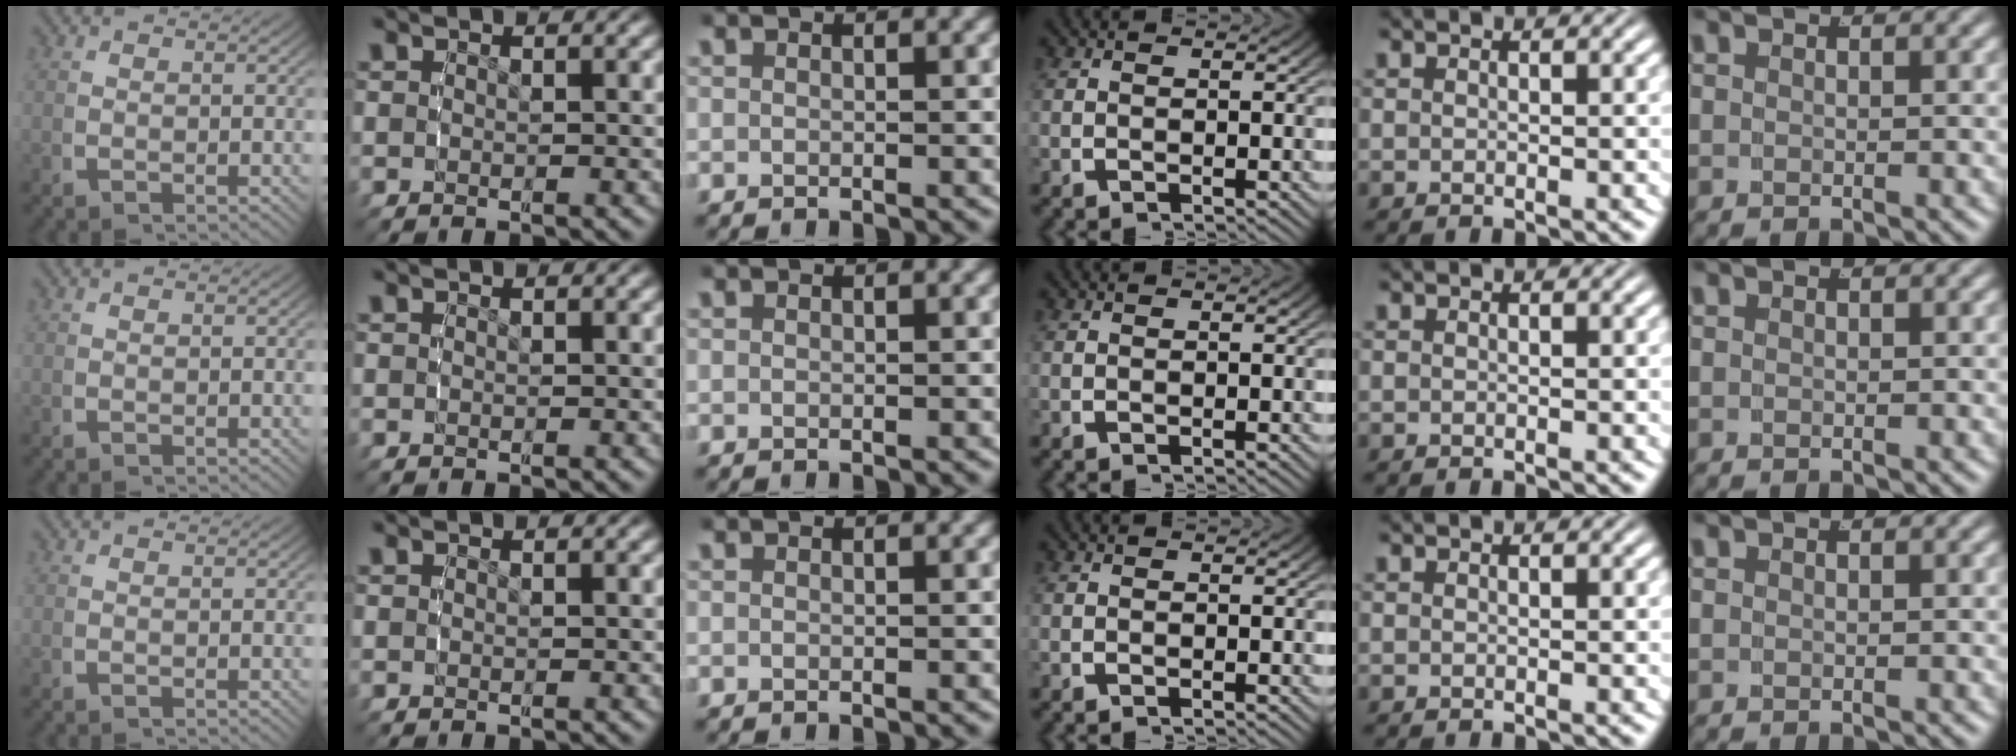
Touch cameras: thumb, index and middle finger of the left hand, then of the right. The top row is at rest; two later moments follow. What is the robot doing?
{"motion": "reach", "object": "paper towel"}